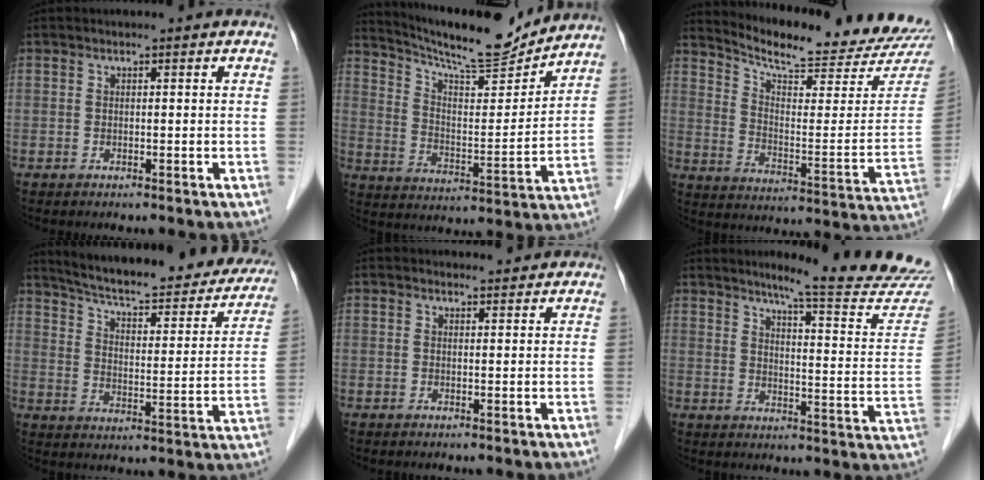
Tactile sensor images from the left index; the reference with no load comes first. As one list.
[{"total": 15.5, "force": [14.8, 0.8, 4.8], "torque": [-0.091, -0.008, 0.235]}, {"total": 21.0, "force": [20.3, 1.2, 5.4], "torque": [-0.092, -0.100, 0.262]}, {"total": 27.5, "force": [23.7, 5.9, 12.6], "torque": [-0.184, -0.032, 0.299]}, {"total": 2.1, "force": [2.0, 0.5, 0.0], "torque": [-0.007, 0.004, 0.027]}, {"total": 20.5, "force": [18.7, -0.3, 8.4], "torque": [-0.107, -0.101, 0.221]}]